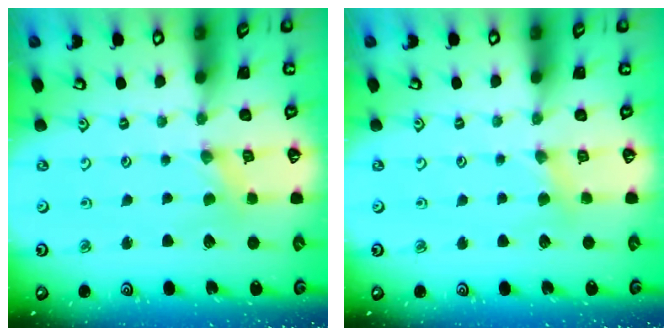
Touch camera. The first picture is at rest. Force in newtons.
{"total": 2.5, "press": 2.5, "slide": 0.3}